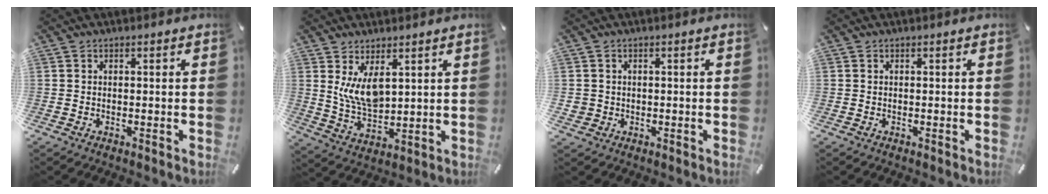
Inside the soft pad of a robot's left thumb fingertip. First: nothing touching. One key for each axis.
{"total": 8.2, "fx": 3.6, "fy": 3.9, "fz": 6.2, "tx": -0.131, "ty": -0.020, "tz": 0.066}
{"total": 2.1, "fx": 0.0, "fy": 2.1, "fz": 0.2, "tx": -0.006, "ty": 0.004, "tz": -0.003}
{"total": 0.0}